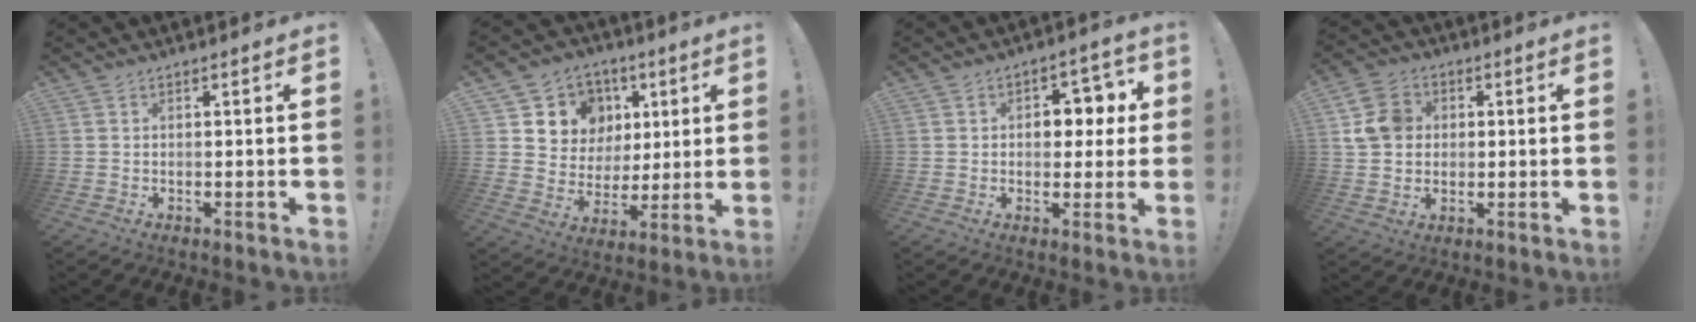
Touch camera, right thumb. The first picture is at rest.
{"total": 11.4, "force": [4.5, 10.3, 2.1], "torque": [-0.028, -0.029, 0.109]}
{"total": 7.9, "force": [1.5, 5.8, 5.1], "torque": [-0.054, -0.009, 0.022]}
{"total": 10.4, "force": [2.1, 8.6, 5.6], "torque": [-0.101, 0.005, 0.043]}